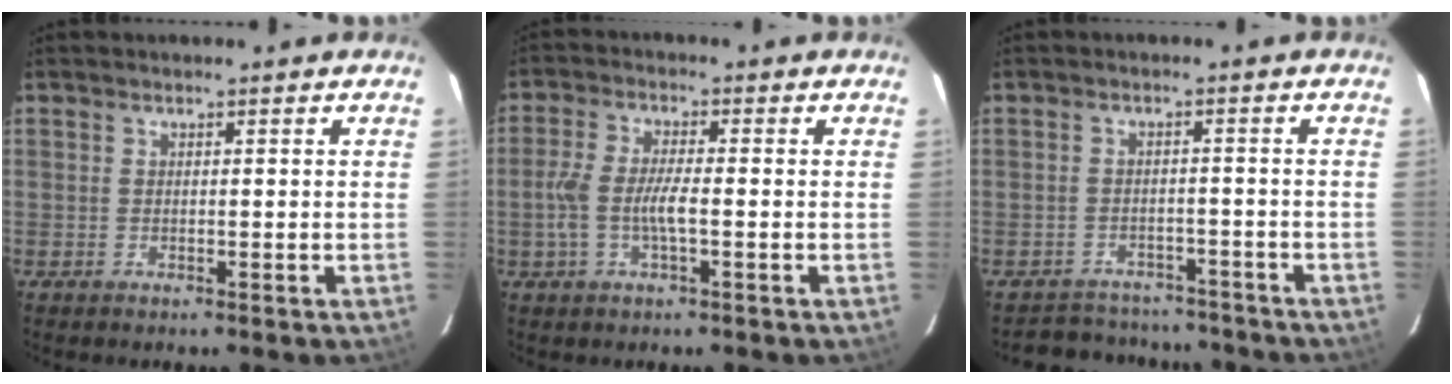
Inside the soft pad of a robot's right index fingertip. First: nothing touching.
{"total": 6.2, "force": [-1.5, 1.4, 5.8], "torque": [-0.124, 0.002, -0.029]}
{"total": 12.0, "force": [-10.5, 5.0, 2.8], "torque": [-0.069, 0.017, -0.130]}